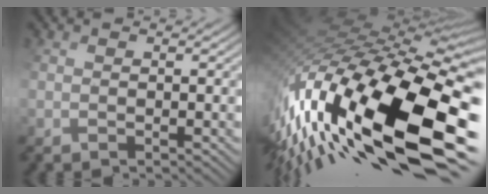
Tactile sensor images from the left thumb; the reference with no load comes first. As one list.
[{"total": 18.6, "force": [-4.8, 8.1, 16.0], "torque": [-0.343, -0.046, -0.062]}]